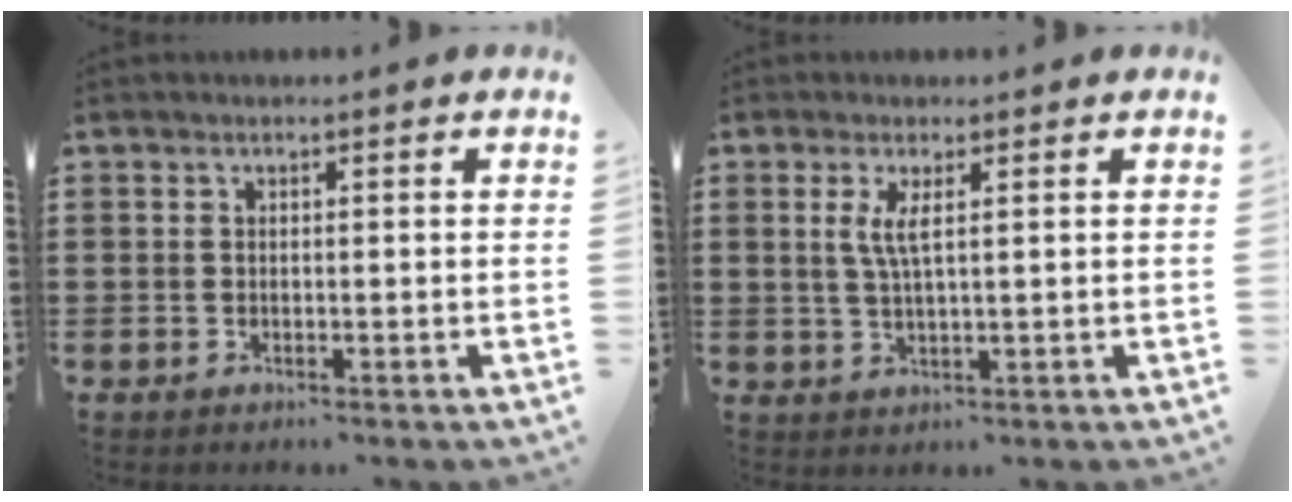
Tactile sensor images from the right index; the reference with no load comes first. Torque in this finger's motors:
{"motor_torque": [0.14, -0.13, 0.24, 0.10]}